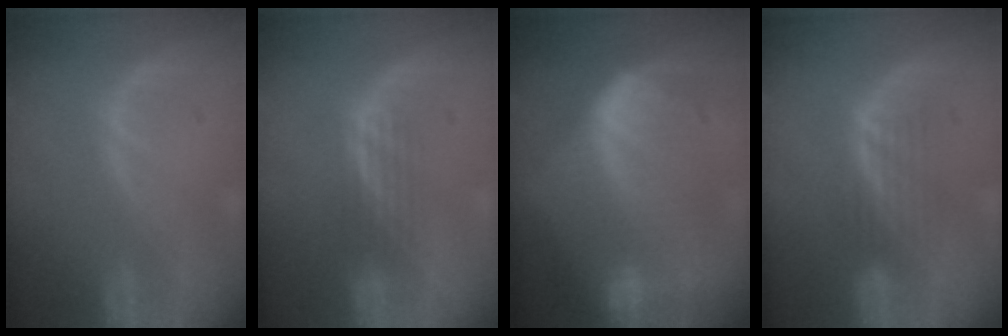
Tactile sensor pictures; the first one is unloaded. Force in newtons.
{"total": 2.8, "press": 2.5, "slide": 1.3}
{"total": 10.5, "press": 10.4, "slide": 0.6}
{"total": 4.3, "press": 3.7, "slide": 2.2}